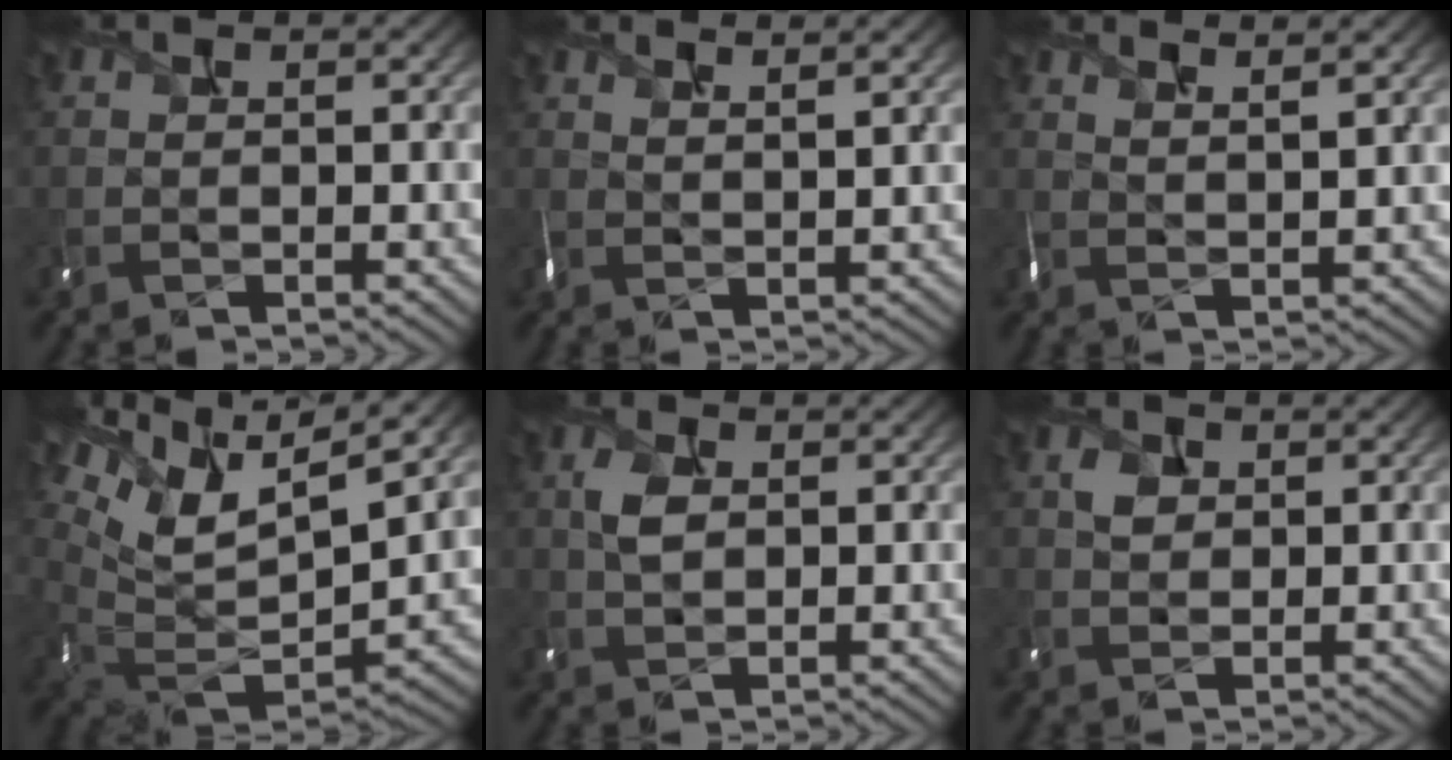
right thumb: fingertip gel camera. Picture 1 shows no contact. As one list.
[{"total": 3.1, "force": [2.2, 0.5, 2.1], "torque": [-0.030, 0.008, 0.033]}, {"total": 3.7, "force": [2.7, 0.6, 2.5], "torque": [-0.035, 0.007, 0.041]}, {"total": 15.1, "force": [9.4, 5.9, 10.2], "torque": [-0.243, 0.020, 0.163]}, {"total": 2.2, "force": [0.7, 1.3, 1.6], "torque": [-0.044, 0.001, 0.014]}, {"total": 1.6, "force": [0.7, 1.4, 0.6], "torque": [-0.018, 0.002, 0.012]}]